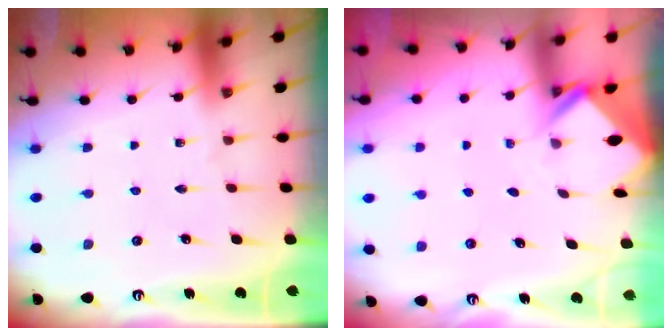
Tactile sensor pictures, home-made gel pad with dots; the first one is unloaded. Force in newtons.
{"total": 2.4, "press": 2.4, "slide": 0.1}